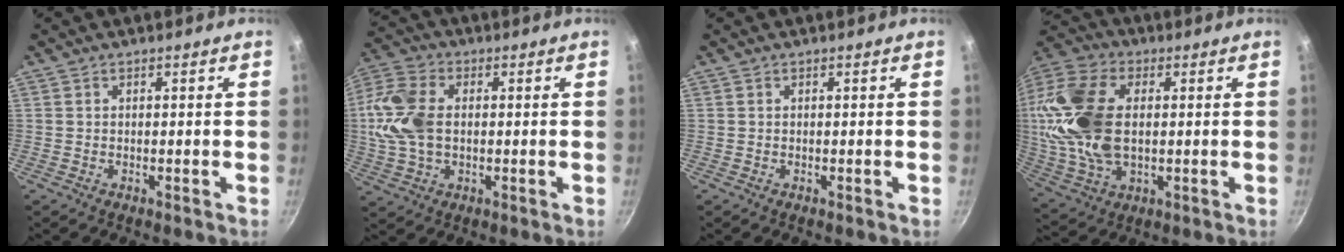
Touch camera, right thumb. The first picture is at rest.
{"total": 12.6, "force": [0.5, 8.3, 9.5], "torque": [-0.189, 0.018, -0.001]}
{"total": 0.0}
{"total": 19.3, "force": [1.5, 11.9, 15.0], "torque": [-0.295, 0.009, 0.025]}